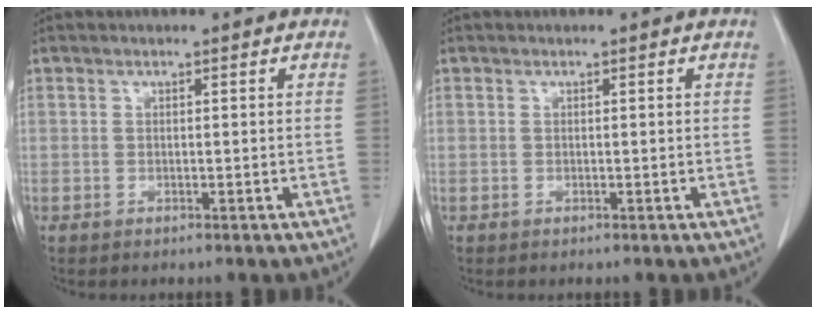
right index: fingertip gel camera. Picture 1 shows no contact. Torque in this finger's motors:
{"motor_torque": [-0.10, -0.03, 0.00, 0.00]}